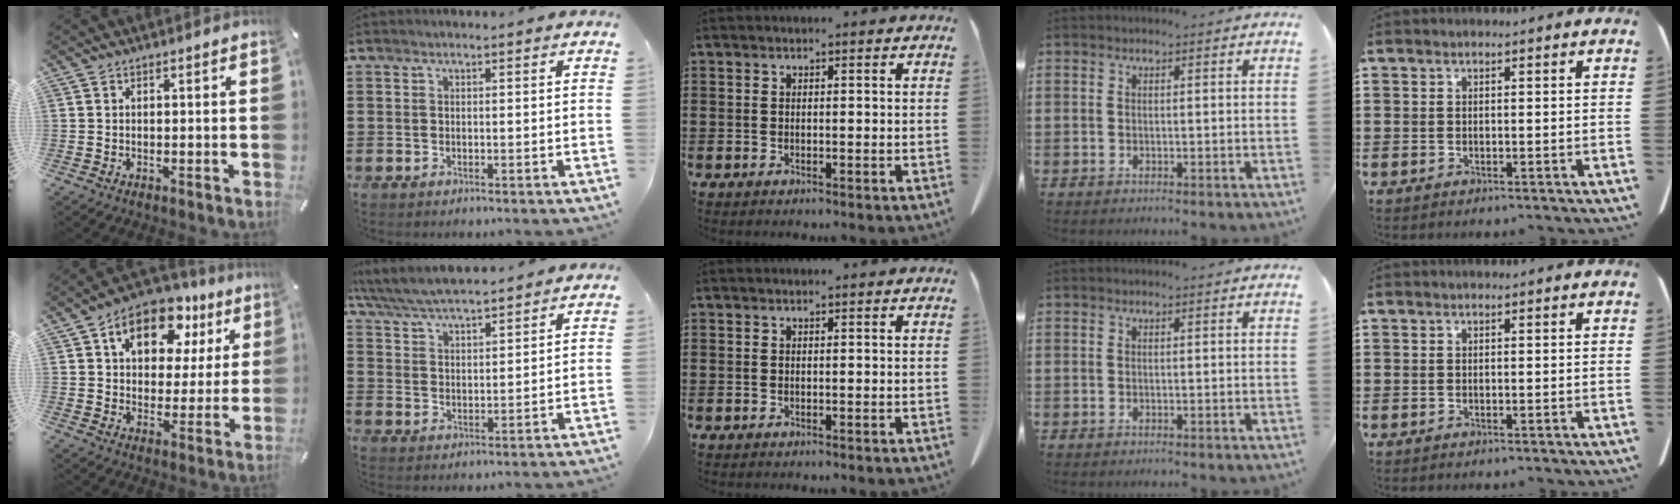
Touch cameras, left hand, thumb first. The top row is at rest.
{"thumb": {"total": 13.8, "force": [6.7, 9.2, 7.7], "torque": [-0.120, -0.021, 0.118]}, "index": {"total": 5.9, "force": [5.7, 0.6, 1.7], "torque": [-0.056, -0.023, 0.101]}}